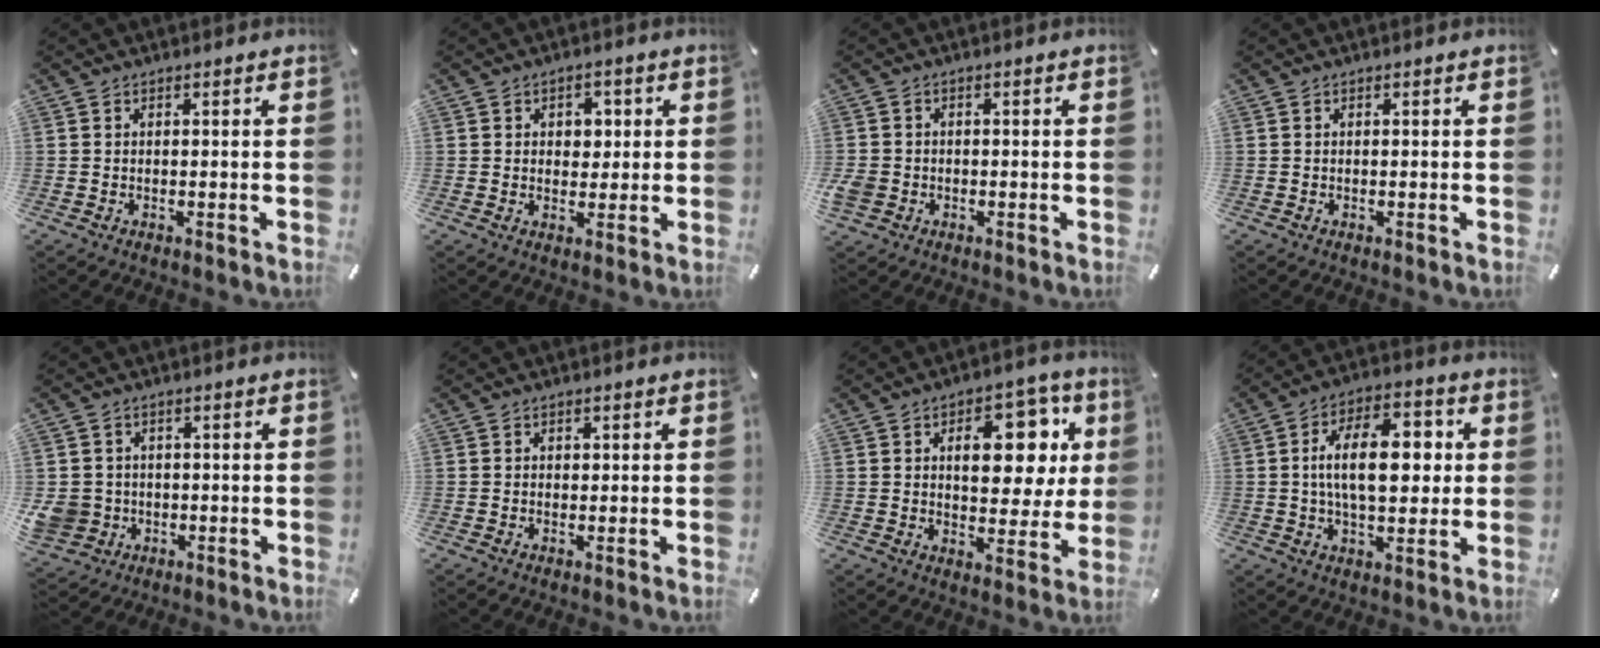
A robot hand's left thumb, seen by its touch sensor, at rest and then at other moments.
{"total": 3.6, "force": [0.6, 3.1, 1.7], "torque": [-0.015, -0.002, 0.002]}
{"total": 3.4, "force": [-1.1, 2.9, 1.2], "torque": [-0.033, -0.001, -0.022]}
{"total": 0.0}
{"total": 6.6, "force": [-1.0, 6.2, 1.9], "torque": [-0.059, 0.009, -0.018]}
{"total": 0.7, "force": [0.1, 0.6, 0.3], "torque": [0.003, 0.000, -0.002]}
{"total": 15.5, "force": [4.9, 9.4, 11.3], "torque": [-0.135, -0.021, 0.077]}
{"total": 15.1, "force": [1.5, 8.3, 12.5], "torque": [-0.216, 0.000, 0.017]}